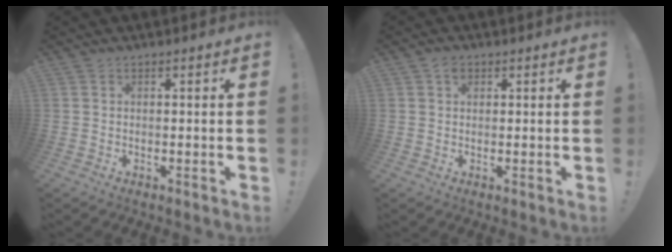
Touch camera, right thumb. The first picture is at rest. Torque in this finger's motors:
{"motor_torque": [0.18, 0.15, -0.07, 0.03, 0.01]}